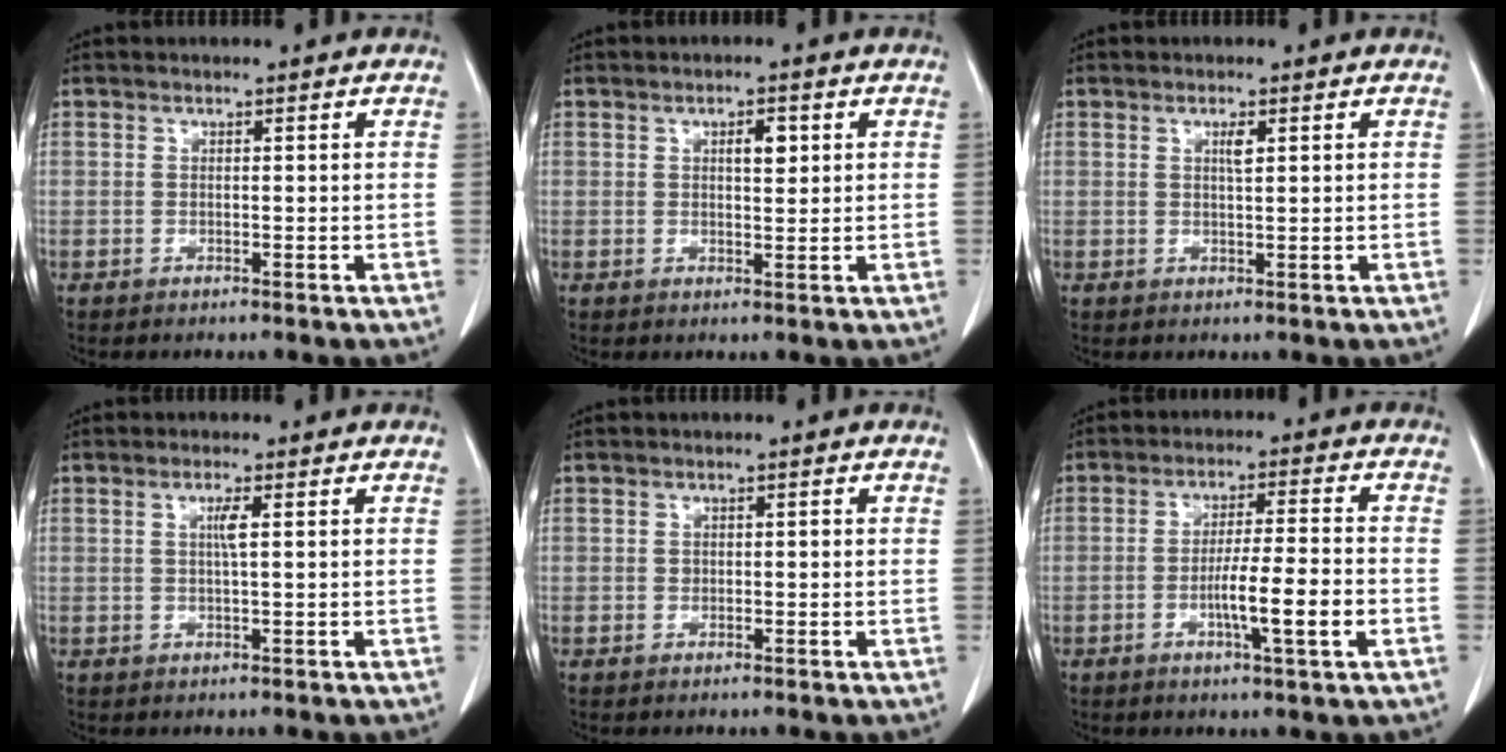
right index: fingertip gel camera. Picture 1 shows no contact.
{"total": 2.7, "force": [0.9, 0.9, 2.4], "torque": [-0.038, -0.001, 0.015]}
{"total": 1.5, "force": [0.6, 0.1, 1.3], "torque": [-0.026, -0.001, 0.010]}
{"total": 1.9, "force": [0.4, -0.1, 1.8], "torque": [-0.036, 0.002, 0.007]}
{"total": 0.9, "force": [0.0, 0.7, 0.6], "torque": [-0.011, 0.007, 0.002]}
{"total": 8.0, "force": [-2.5, -0.1, 7.6], "torque": [-0.127, -0.005, -0.045]}